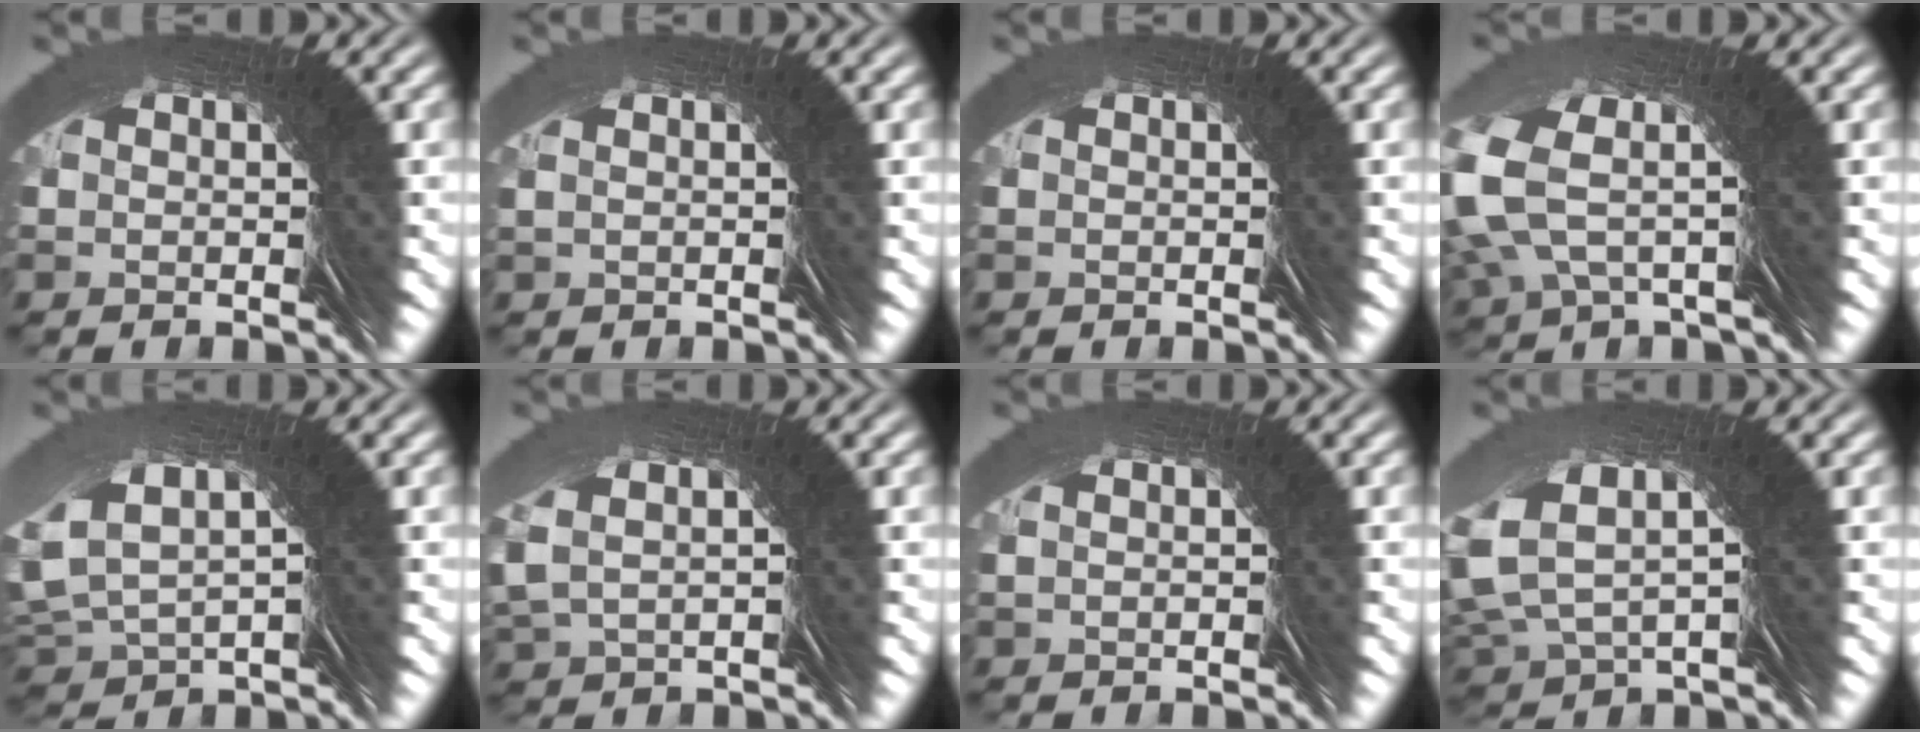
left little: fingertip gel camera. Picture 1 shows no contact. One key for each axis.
{"total": 1.3, "fx": 0.7, "fy": -1.2, "fz": -0.2, "tx": 0.014, "ty": 0.016, "tz": 0.007}
{"total": 0.0}
{"total": 4.4, "fx": 3.8, "fy": 0.0, "fz": 2.3, "tx": -0.049, "ty": 0.048, "tz": 0.042}
{"total": 4.3, "fx": 2.6, "fy": 2.5, "fz": 2.5, "tx": -0.072, "ty": 0.010, "tz": 0.033}
{"total": 2.4, "fx": 2.1, "fy": -0.5, "fz": 0.9, "tx": -0.022, "ty": 0.019, "tz": 0.030}
{"total": 0.9, "fx": 0.6, "fy": -0.7, "fz": -0.1, "tx": 0.010, "ty": 0.012, "tz": 0.006}
{"total": 4.2, "fx": 2.8, "fy": 2.2, "fz": 2.3, "tx": -0.064, "ty": 0.023, "tz": 0.031}